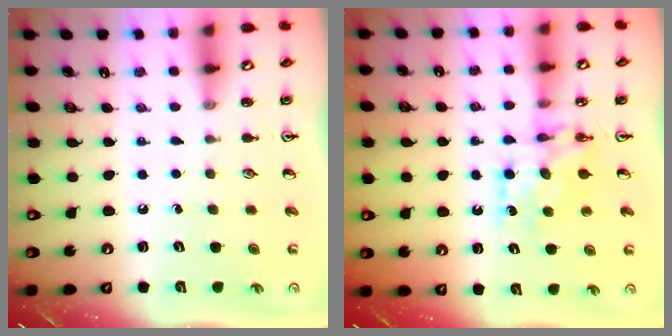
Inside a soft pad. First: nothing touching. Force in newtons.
{"total": 7.9, "press": 7.9, "slide": 0.5}